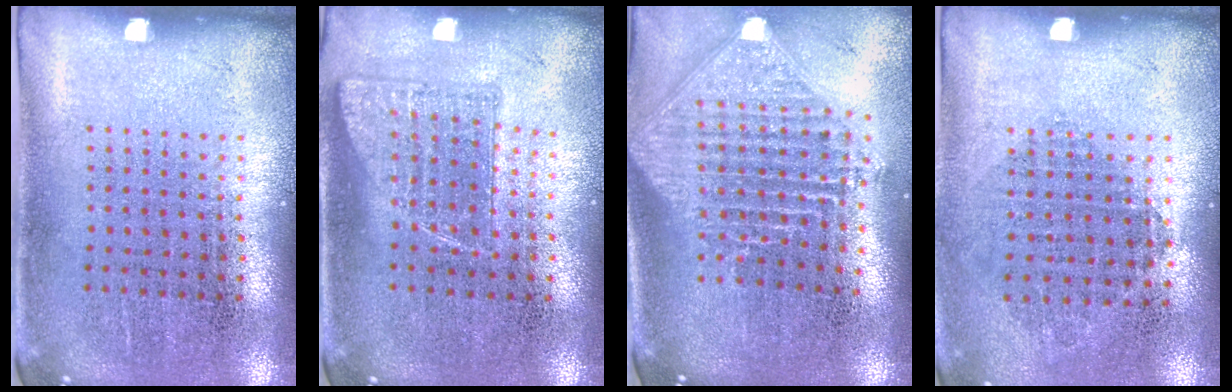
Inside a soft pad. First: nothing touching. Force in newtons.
{"total": 0.9, "press": 0.8, "slide": 0.3}
{"total": 2.3, "press": 1.8, "slide": 1.5}
{"total": 0.8, "press": 0.8, "slide": 0.3}